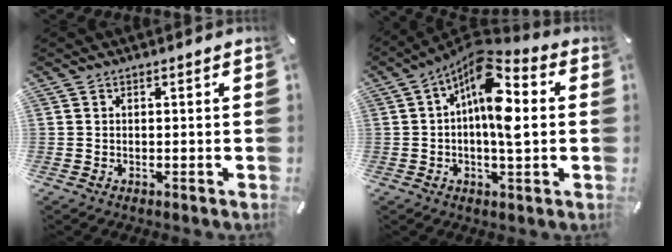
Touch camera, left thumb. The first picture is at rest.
{"total": 13.7, "force": [2.7, 5.6, 12.2], "torque": [-0.223, -0.030, 0.042]}